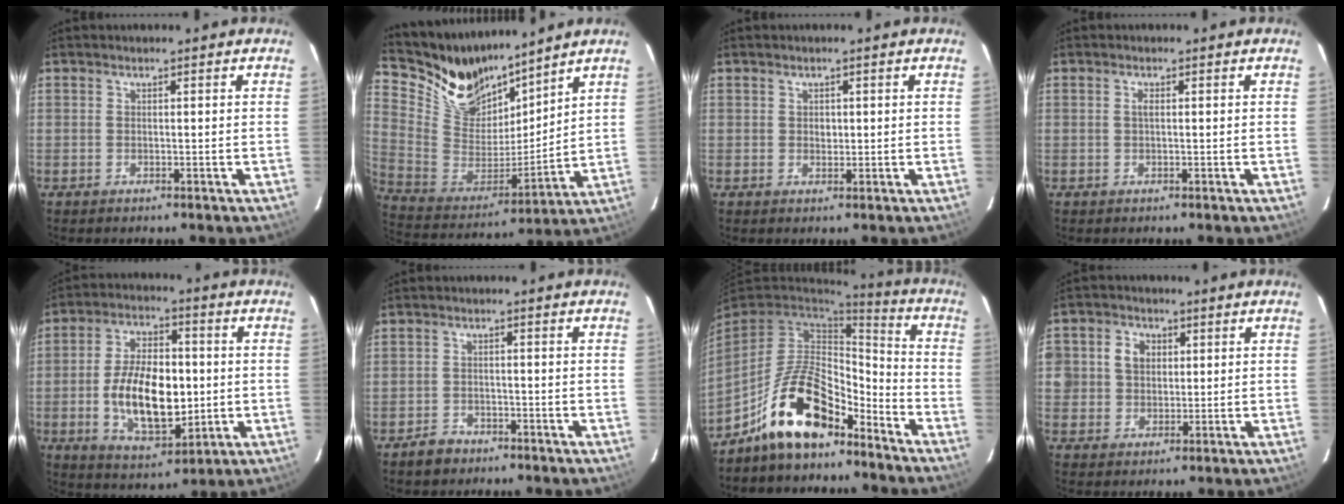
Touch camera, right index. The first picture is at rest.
{"total": 17.0, "force": [14.2, 7.6, 5.2], "torque": [-0.148, -0.010, 0.281]}
{"total": 1.3, "force": [0.3, 1.2, 0.4], "torque": [-0.004, 0.004, 0.006]}
{"total": 0.9, "force": [0.1, 0.3, 0.8], "torque": [-0.016, 0.003, 0.000]}
{"total": 15.8, "force": [-1.6, 8.2, 13.5], "torque": [-0.255, 0.002, -0.014]}
{"total": 3.7, "force": [-2.5, 2.6, 0.5], "torque": [-0.018, 0.013, -0.040]}
{"total": 15.2, "force": [-10.5, 6.5, 8.8], "torque": [-0.179, 0.026, -0.181]}
{"total": 6.5, "force": [0.9, 6.0, 2.4], "torque": [-0.051, 0.024, 0.017]}